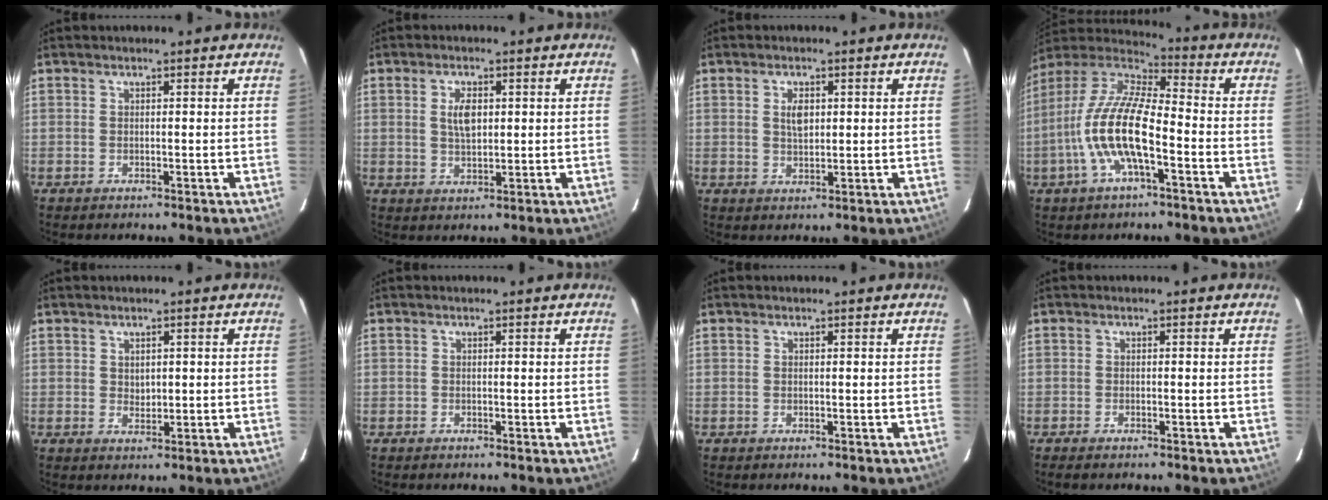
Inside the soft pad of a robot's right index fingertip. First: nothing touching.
{"total": 4.3, "force": [1.0, 2.3, 3.6], "torque": [-0.064, 0.003, 0.020]}
{"total": 3.3, "force": [0.8, 1.9, 2.6], "torque": [-0.044, 0.003, 0.016]}
{"total": 15.3, "force": [-4.8, 4.6, 13.8], "torque": [-0.276, -0.003, -0.099]}
{"total": 1.7, "force": [0.5, 1.4, 0.8], "torque": [-0.008, 0.001, 0.011]}
{"total": 0.0}
{"total": 0.0}
{"total": 1.1, "force": [-1.0, 0.0, 0.4], "torque": [-0.013, -0.004, -0.021]}